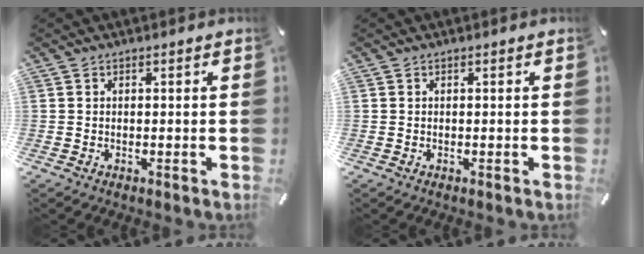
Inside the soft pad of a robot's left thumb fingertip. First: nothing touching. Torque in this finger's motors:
{"motor_torque": [-0.04, 0.00, -0.03, 0.04, 0.00]}